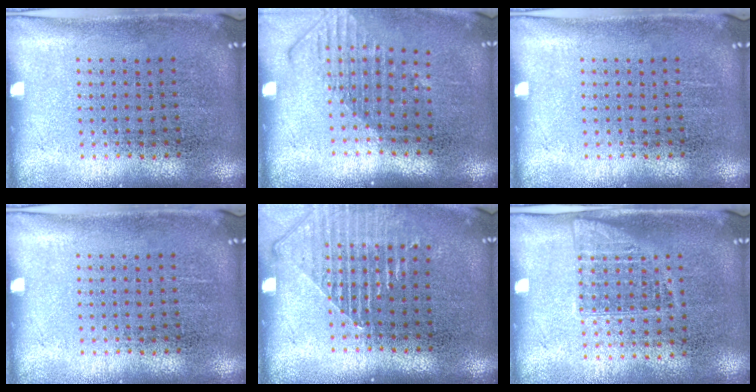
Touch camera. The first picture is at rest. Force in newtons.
{"total": 1.5, "press": 1.2, "slide": 1.0}
{"total": 0.0}
{"total": 0.0}
{"total": 1.5, "press": 1.3, "slide": 0.6}
{"total": 1.0, "press": 0.9, "slide": 0.5}